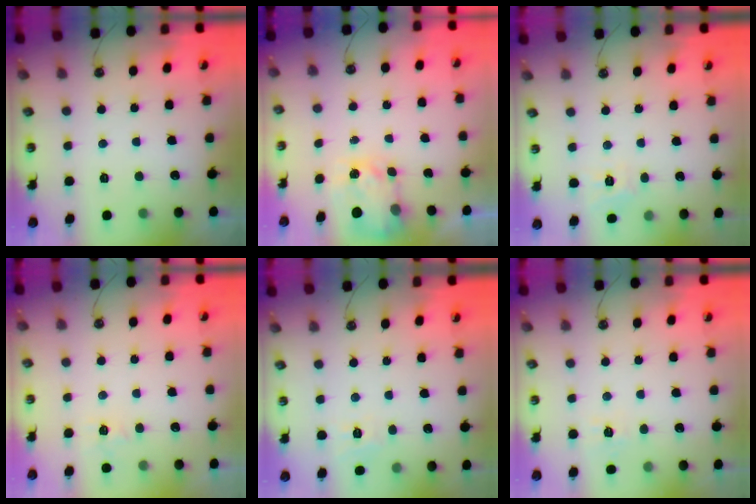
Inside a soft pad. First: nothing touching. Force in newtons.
{"total": 4.0, "press": 3.9, "slide": 0.6}
{"total": 4.8, "press": 4.8, "slide": 0.7}
{"total": 6.5, "press": 6.5, "slide": 0.6}
{"total": 3.9, "press": 3.9, "slide": 0.2}
{"total": 6.6, "press": 6.6, "slide": 0.6}